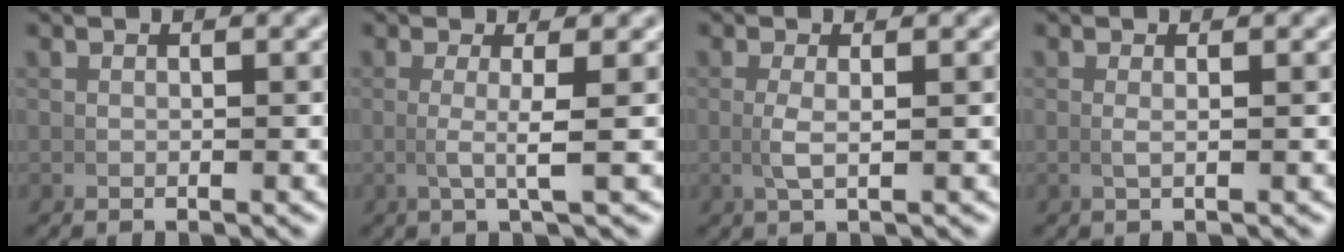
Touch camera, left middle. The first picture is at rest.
{"total": 2.4, "force": [0.5, -0.3, 2.4], "torque": [-0.047, -0.008, 0.010]}
{"total": 1.7, "force": [0.2, 0.1, 1.7], "torque": [-0.042, -0.006, 0.009]}
{"total": 0.7, "force": [0.1, -0.1, 0.7], "torque": [-0.021, -0.005, 0.005]}